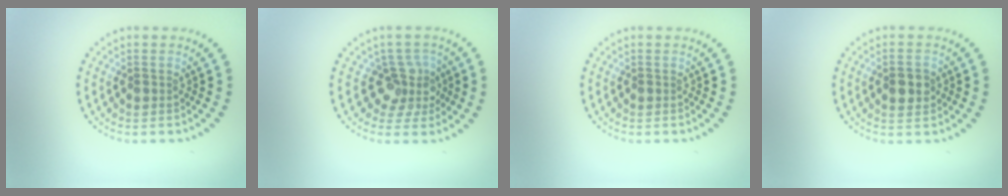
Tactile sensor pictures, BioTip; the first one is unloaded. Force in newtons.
{"total": 3.1, "press": 2.4, "slide": 1.9}
{"total": 0.0}
{"total": 2.9, "press": 2.9, "slide": 0.1}